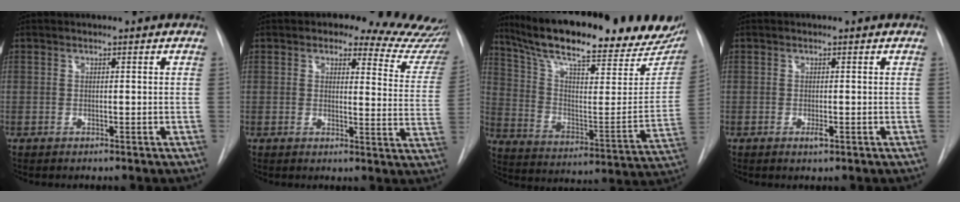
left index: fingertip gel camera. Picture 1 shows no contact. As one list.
[{"total": 14.8, "force": [12.9, 5.0, 5.3], "torque": [-0.023, -0.044, 0.115]}, {"total": 29.4, "force": [23.8, 5.7, 16.4], "torque": [-0.260, -0.036, 0.331]}, {"total": 1.0, "force": [-0.4, 0.2, 0.9], "torque": [-0.014, -0.002, -0.007]}]